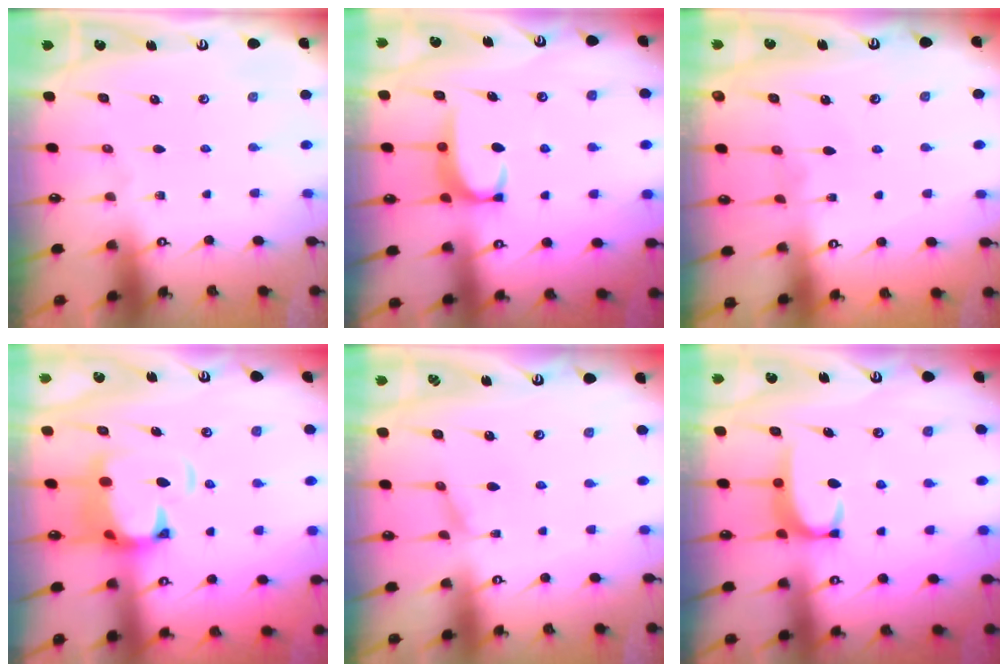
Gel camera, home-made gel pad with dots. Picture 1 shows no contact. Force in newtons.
{"total": 2.8, "press": 2.7, "slide": 0.4}
{"total": 2.3, "press": 2.3, "slide": 0.3}
{"total": 5.7, "press": 5.5, "slide": 1.7}
{"total": 0.7, "press": 0.4, "slide": 0.6}
{"total": 2.8, "press": 2.8, "slide": 0.5}